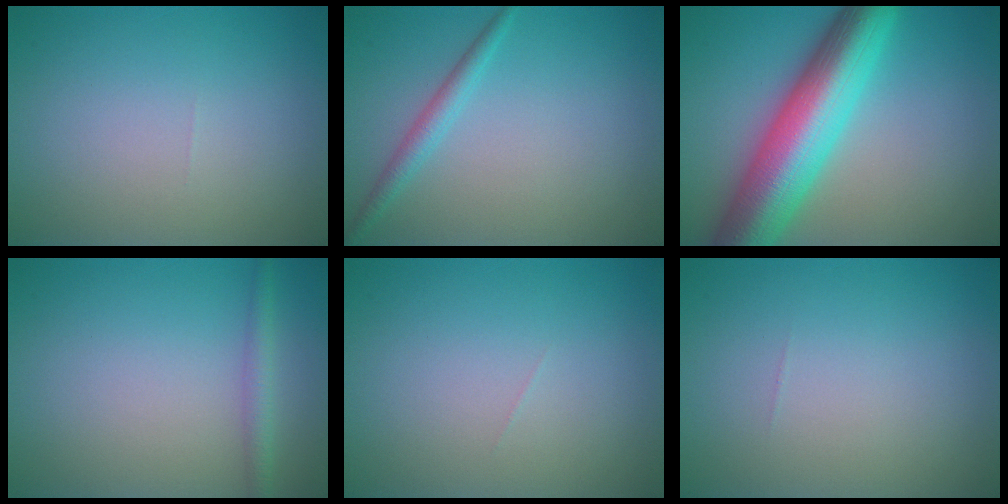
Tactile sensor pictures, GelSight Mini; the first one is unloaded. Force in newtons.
{"total": 1.8, "press": 1.8, "slide": 0.1}
{"total": 11.2, "press": 11.2, "slide": 0.3}
{"total": 1.7, "press": 1.7, "slide": 0.1}
{"total": 0.0}
{"total": 0.0}